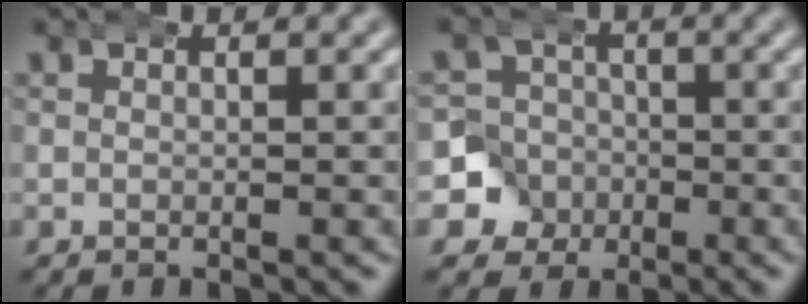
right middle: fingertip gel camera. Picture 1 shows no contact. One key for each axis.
{"total": 10.3, "fx": -1.5, "fy": 9.9, "fz": 2.6, "tx": -0.095, "ty": -0.045, "tz": -0.030}